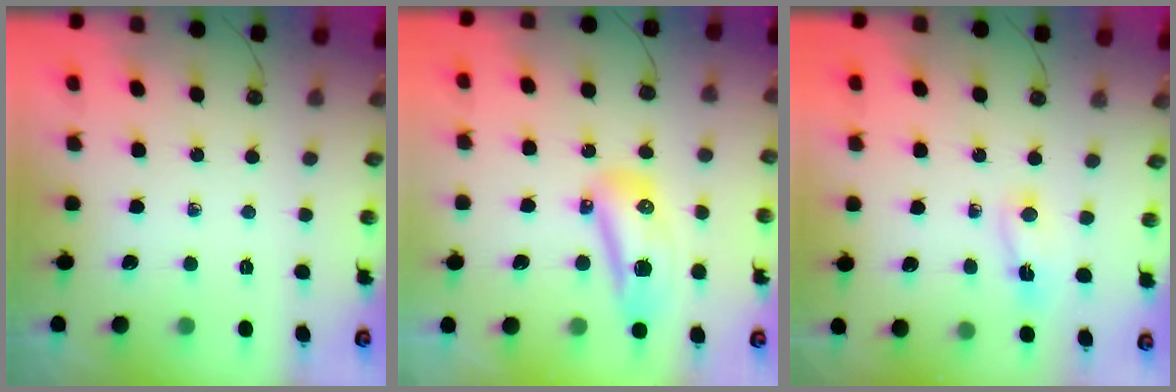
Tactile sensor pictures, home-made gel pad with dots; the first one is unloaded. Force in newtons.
{"total": 11.0, "press": 11.0, "slide": 0.7}
{"total": 2.3, "press": 2.3, "slide": 0.4}